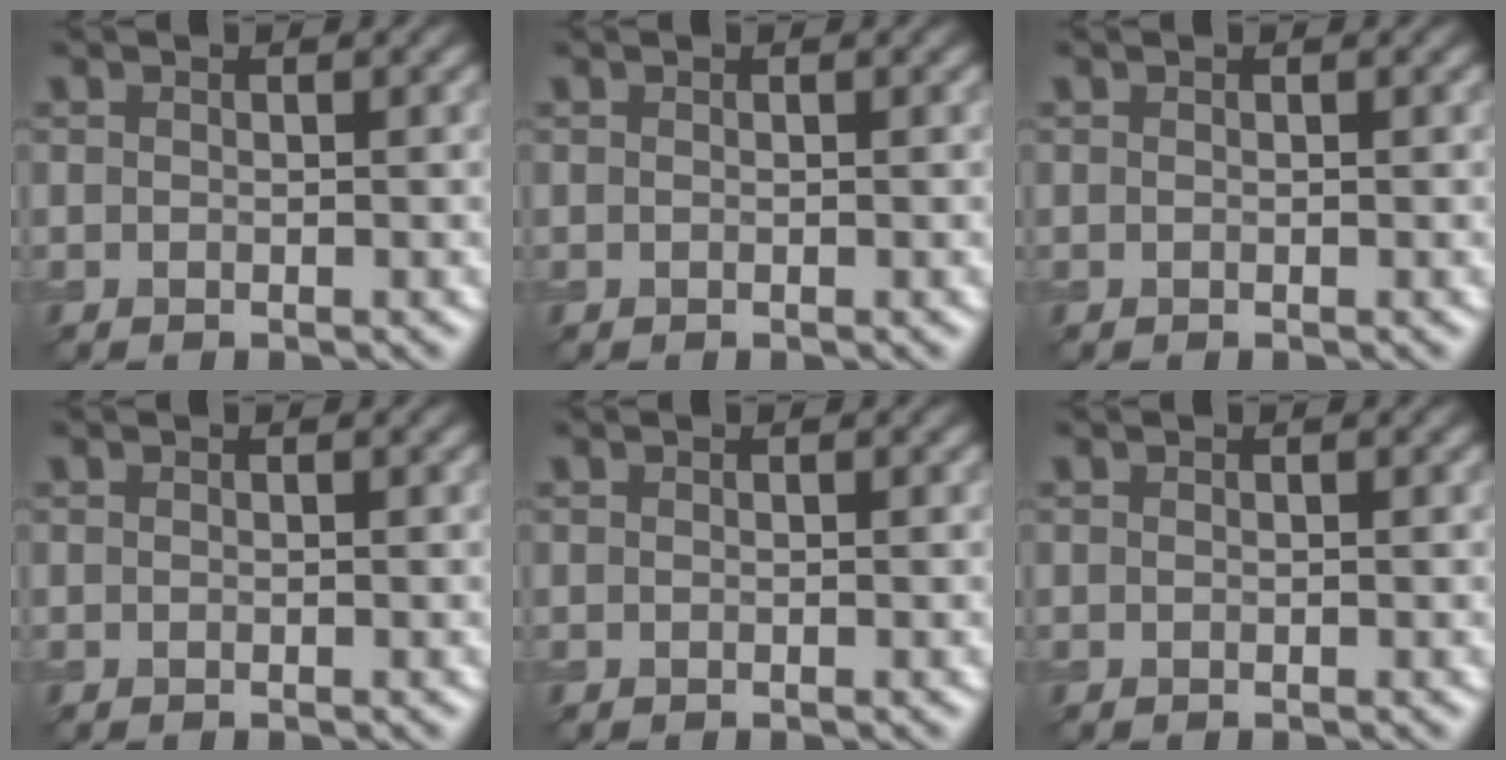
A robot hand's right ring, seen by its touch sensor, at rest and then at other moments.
{"total": 0.0}
{"total": 0.0}
{"total": 0.0}
{"total": 0.0}
{"total": 0.0}